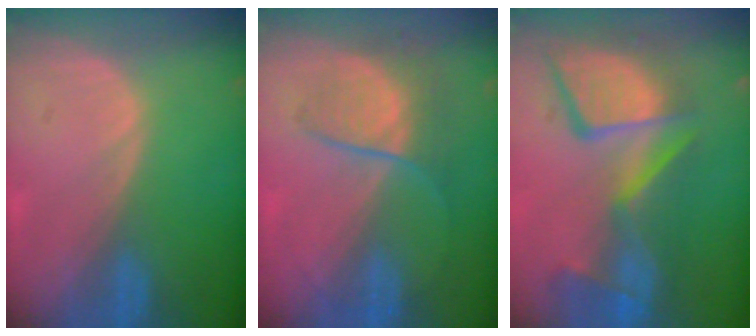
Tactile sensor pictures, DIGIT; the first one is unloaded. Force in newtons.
{"total": 6.6, "press": 6.2, "slide": 2.3}
{"total": 13.2, "press": 11.2, "slide": 7.0}